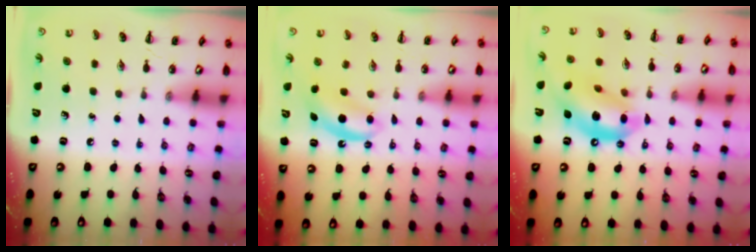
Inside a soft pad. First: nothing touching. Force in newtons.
{"total": 5.2, "press": 5.1, "slide": 1.3}
{"total": 14.0, "press": 13.6, "slide": 3.6}